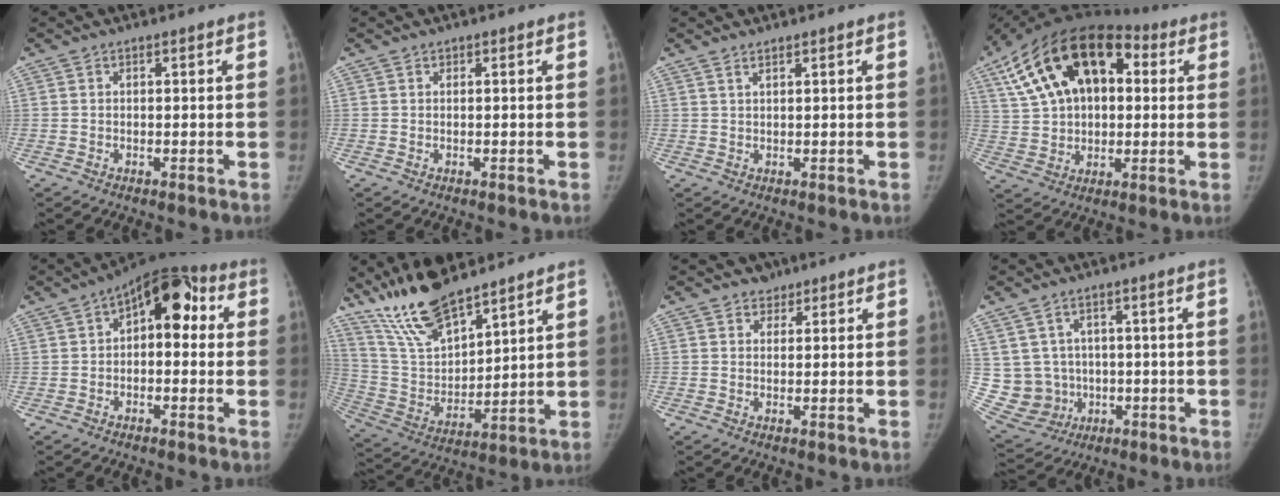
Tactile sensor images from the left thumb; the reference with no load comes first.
{"total": 0.0}
{"total": 1.1, "force": [0.9, 0.0, 0.6], "torque": [-0.011, -0.002, 0.020]}
{"total": 23.0, "force": [7.1, 13.9, 16.9], "torque": [-0.281, 0.022, 0.112]}
{"total": 11.6, "force": [2.1, 6.4, 9.4], "torque": [-0.083, 0.030, 0.014]}
{"total": 15.4, "force": [12.8, 4.2, 7.7], "torque": [-0.128, -0.064, 0.256]}
{"total": 2.0, "force": [1.4, 1.4, -0.1], "torque": [0.015, -0.006, 0.016]}
{"total": 9.2, "force": [0.3, 8.9, 2.3], "torque": [-0.027, 0.008, 0.028]}